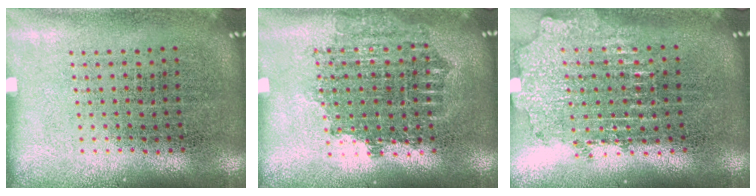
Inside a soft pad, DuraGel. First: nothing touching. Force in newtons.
{"total": 1.6, "press": 1.3, "slide": 1.0}
{"total": 2.1, "press": 1.6, "slide": 1.2}